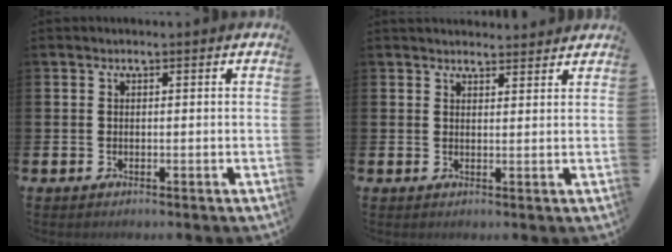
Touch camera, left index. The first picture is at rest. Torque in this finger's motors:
{"motor_torque": [0.45, -1.69, 0.22, 0.01]}